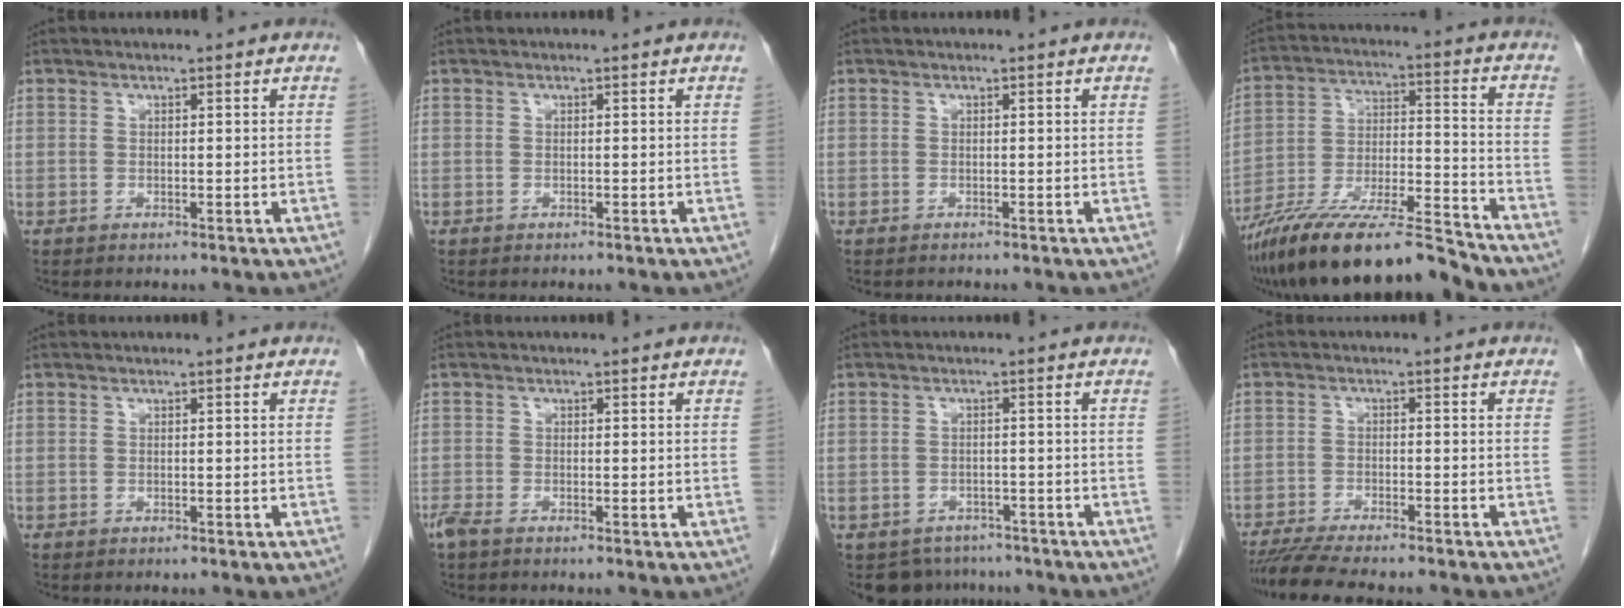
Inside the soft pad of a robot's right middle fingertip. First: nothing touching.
{"total": 0.0}
{"total": 0.5, "force": [-0.5, 0.0, 0.0], "torque": [-0.012, -0.004, -0.009]}
{"total": 19.2, "force": [-16.6, 1.4, 9.6], "torque": [-0.182, -0.007, -0.297]}
{"total": 0.0}
{"total": 1.9, "force": [-1.5, 0.5, 1.1], "torque": [-0.031, -0.006, -0.029]}
{"total": 5.9, "force": [-4.9, 3.3, 0.2], "torque": [0.004, 0.005, -0.064]}
{"total": 10.0, "force": [-8.8, 1.1, 4.7], "torque": [-0.071, -0.017, -0.134]}